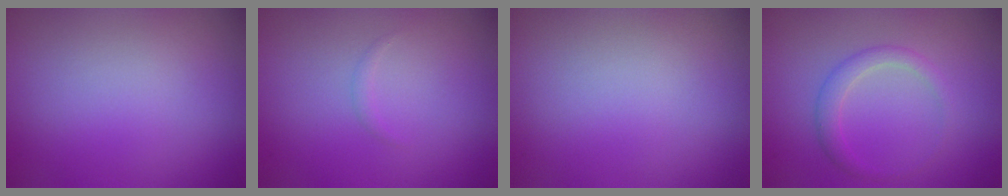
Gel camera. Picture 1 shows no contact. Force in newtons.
{"total": 0.5, "press": 0.5, "slide": 0.0}
{"total": 0.0}
{"total": 1.8, "press": 1.8, "slide": 0.1}